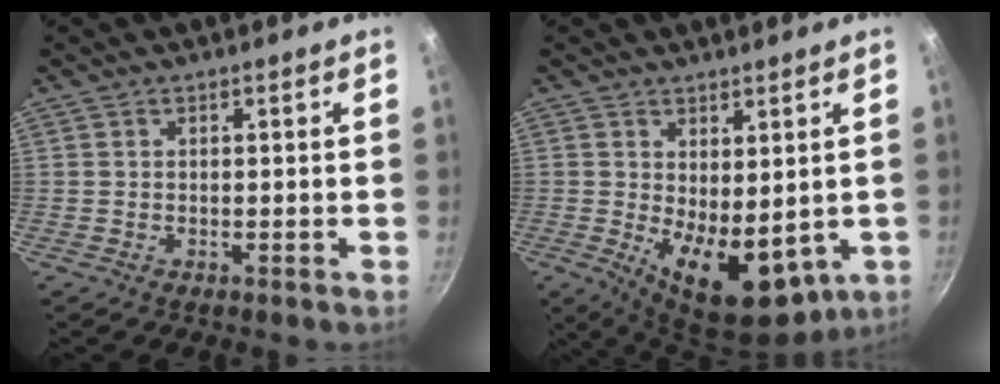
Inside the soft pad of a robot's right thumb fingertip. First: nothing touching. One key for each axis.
{"total": 12.8, "fx": -0.7, "fy": 6.9, "fz": 10.8, "tx": -0.140, "ty": -0.027, "tz": 0.010}